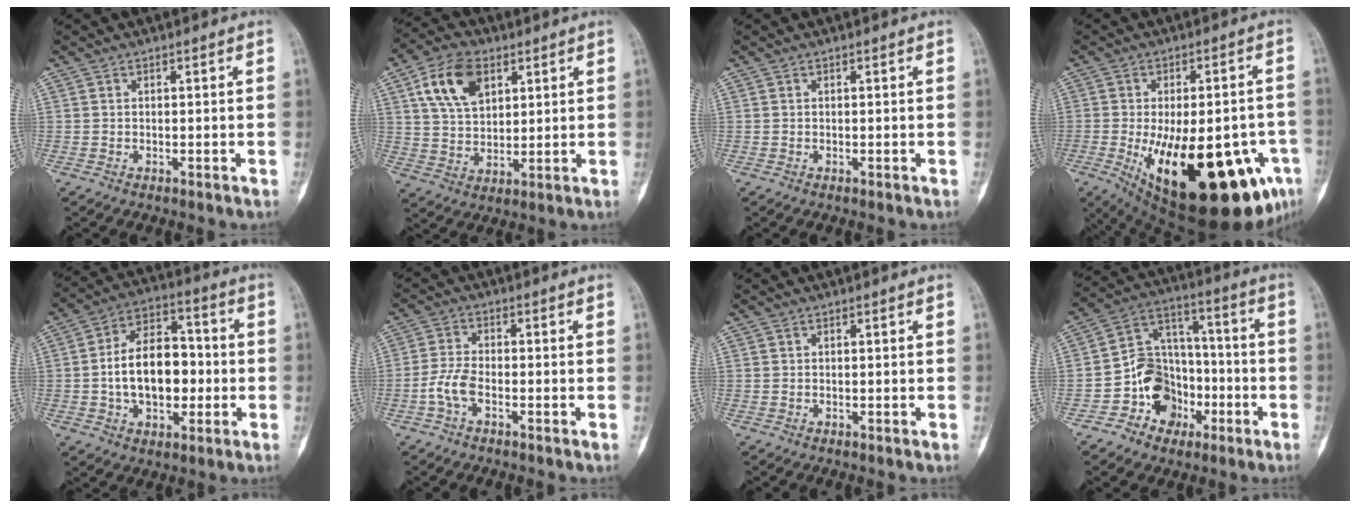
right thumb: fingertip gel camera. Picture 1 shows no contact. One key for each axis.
{"total": 11.6, "fx": 4.9, "fy": 7.2, "fz": 7.7, "tx": -0.123, "ty": -0.009, "tz": 0.092}
{"total": 0.0}
{"total": 28.3, "fx": -9.5, "fy": 11.0, "fz": 24.3, "tx": -0.306, "ty": -0.013, "tz": -0.109}
{"total": 15.4, "fx": -1.5, "fy": 9.8, "fz": 11.8, "tx": -0.168, "ty": 0.036, "tz": -0.024}
{"total": 4.4, "fx": -1.9, "fy": 2.0, "fz": 3.4, "tx": -0.079, "ty": 0.016, "tz": -0.043}
{"total": 0.0}
{"total": 13.2, "fx": -5.0, "fy": 10.8, "fz": 5.6, "tx": -0.048, "ty": 0.068, "tz": -0.088}